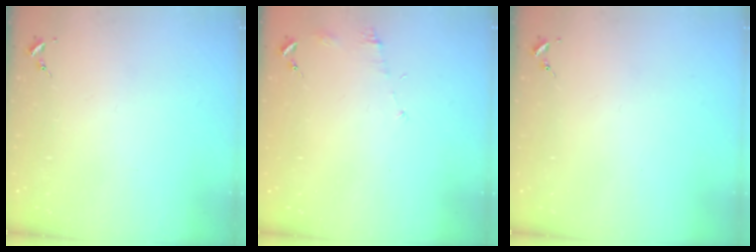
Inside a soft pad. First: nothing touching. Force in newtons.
{"total": 5.2, "press": 5.2, "slide": 0.5}
{"total": 0.0}